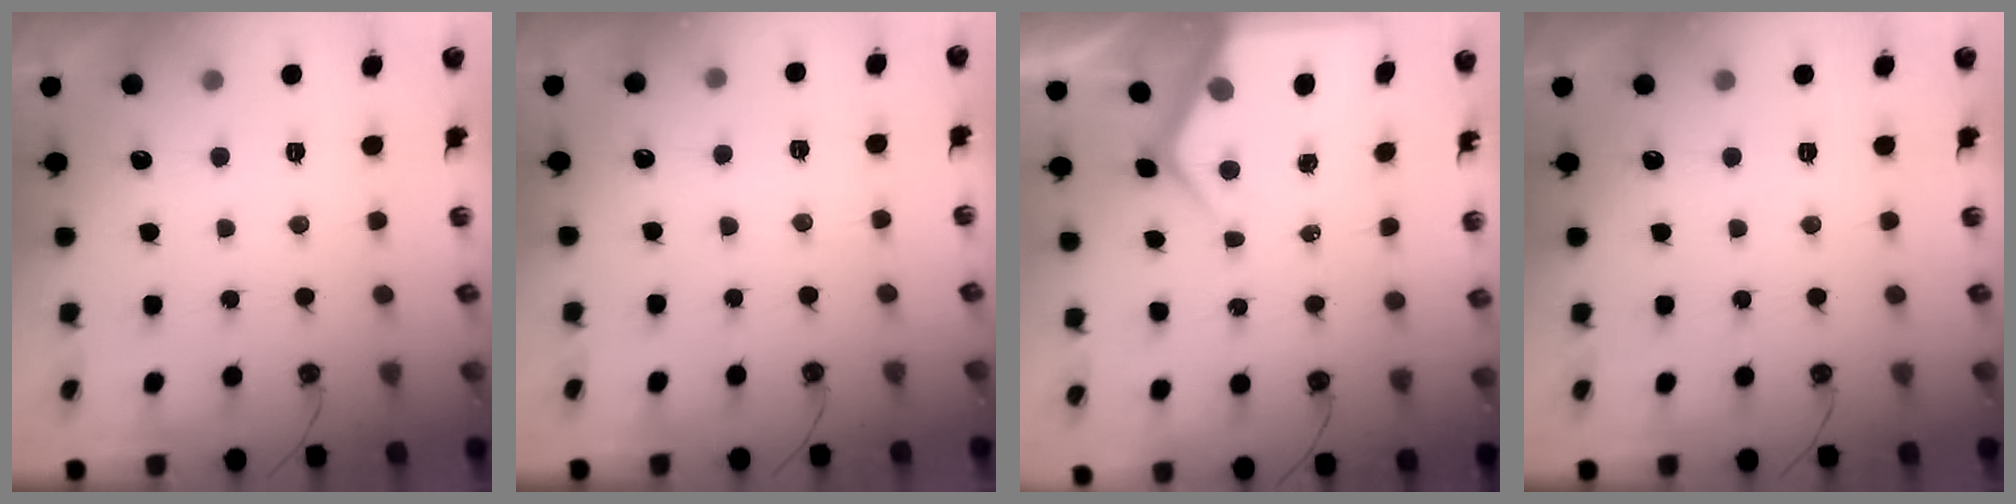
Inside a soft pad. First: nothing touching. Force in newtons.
{"total": 3.7, "press": 3.6, "slide": 0.6}
{"total": 7.6, "press": 7.6, "slide": 0.9}
{"total": 0.0}